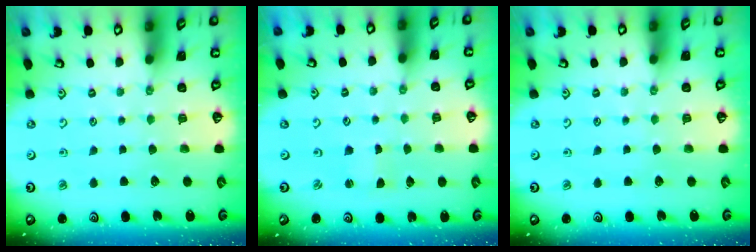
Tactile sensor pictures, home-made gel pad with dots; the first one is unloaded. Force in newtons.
{"total": 0.5, "press": 0.5, "slide": 0.1}
{"total": 0.0}